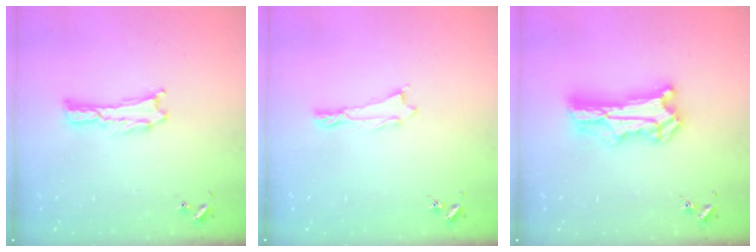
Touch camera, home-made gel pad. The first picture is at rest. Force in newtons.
{"total": 0.5, "press": 0.5, "slide": 0.2}
{"total": 10.7, "press": 10.6, "slide": 1.0}